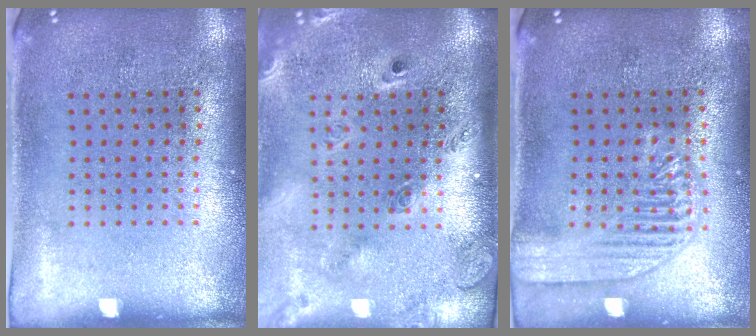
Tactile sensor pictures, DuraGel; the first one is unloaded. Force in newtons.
{"total": 2.6, "press": 1.9, "slide": 1.8}
{"total": 1.8, "press": 1.7, "slide": 0.2}